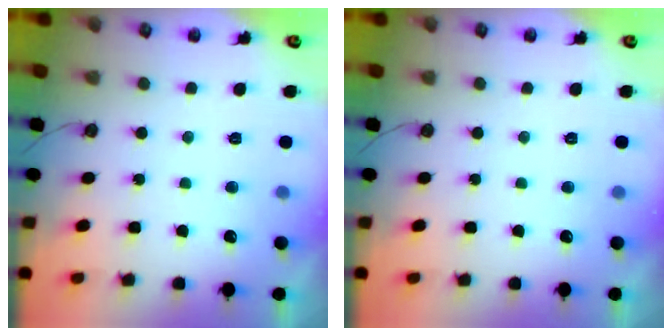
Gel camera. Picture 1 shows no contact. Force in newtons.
{"total": 0.0}